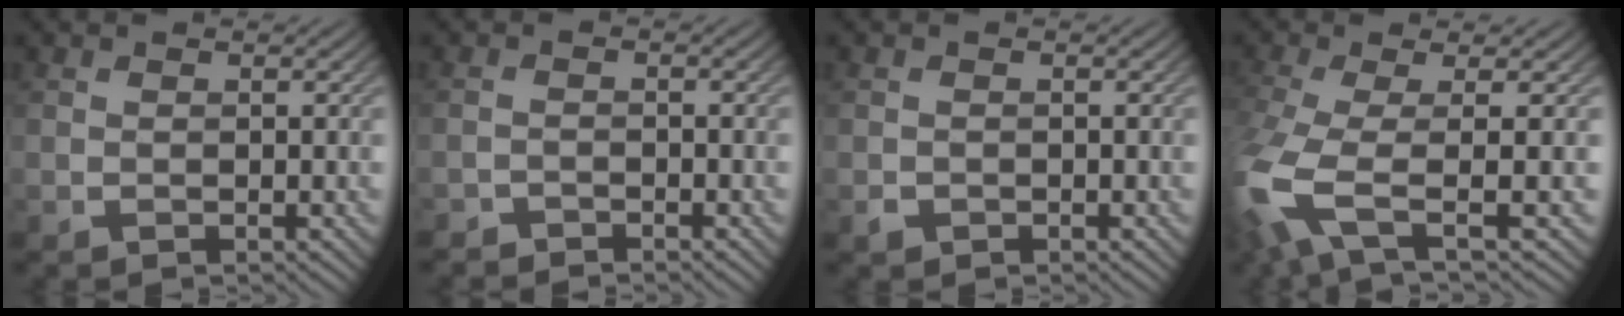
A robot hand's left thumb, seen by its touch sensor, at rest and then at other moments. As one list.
[{"total": 1.7, "force": [-1.7, 0.1, -0.1], "torque": [0.004, 0.001, -0.038]}, {"total": 0.7, "force": [-0.4, 0.5, 0.1], "torque": [-0.001, -0.001, -0.012]}, {"total": 8.4, "force": [-2.2, 2.5, 7.7], "torque": [-0.177, -0.016, -0.051]}]